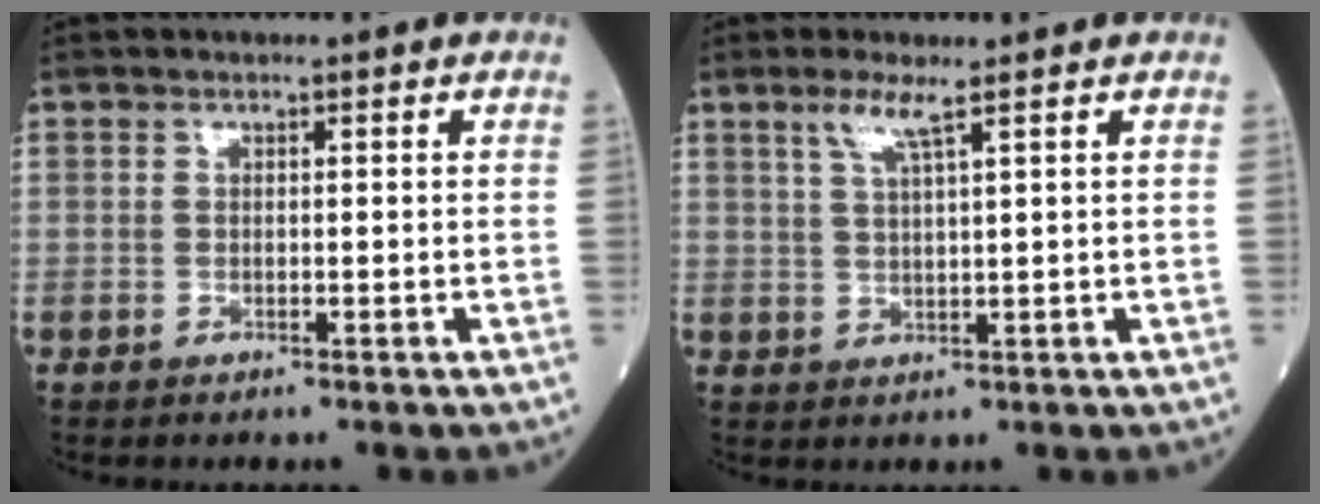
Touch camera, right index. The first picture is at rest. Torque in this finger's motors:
{"motor_torque": [0.43, 0.28, 0.18, 0.05]}